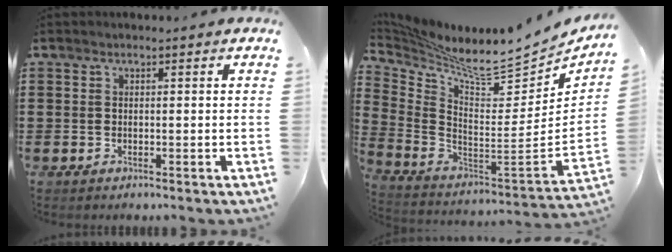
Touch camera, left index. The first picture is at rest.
{"total": 7.1, "force": [6.4, 0.3, 2.9], "torque": [-0.076, -0.075, 0.102]}